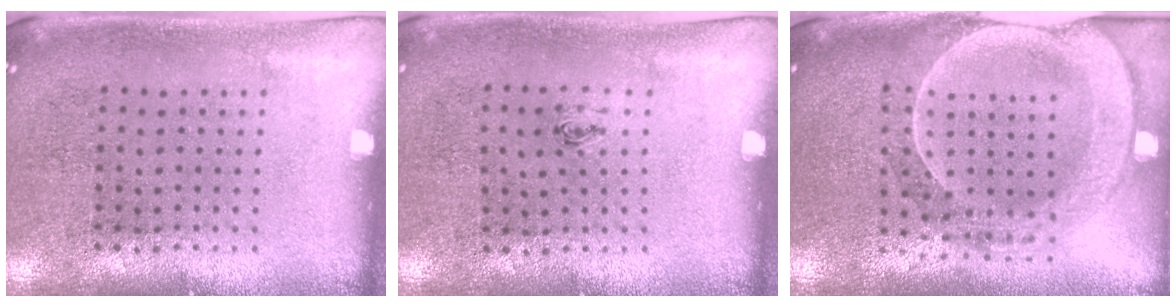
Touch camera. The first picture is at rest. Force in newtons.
{"total": 0.5, "press": 0.1, "slide": 0.5}
{"total": 2.2, "press": 2.0, "slide": 0.9}